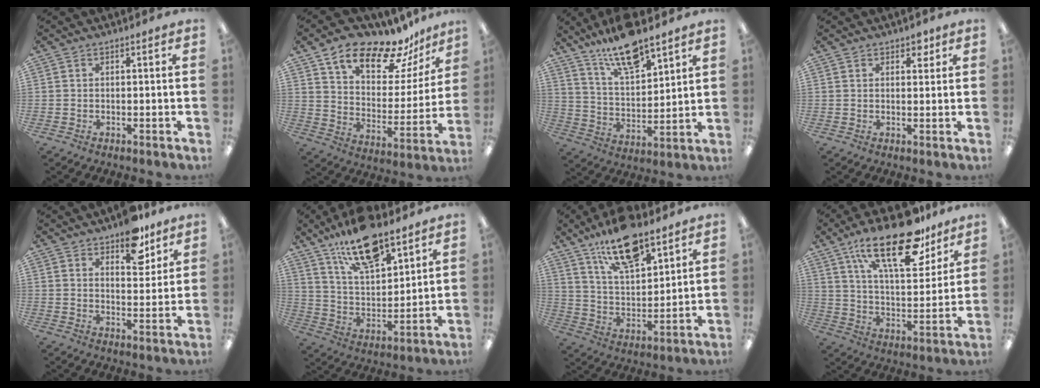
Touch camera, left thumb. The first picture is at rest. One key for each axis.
{"total": 17.4, "fx": 13.9, "fy": 6.9, "fz": 8.0, "tx": -0.138, "ty": -0.096, "tz": 0.238}
{"total": 14.4, "fx": 11.4, "fy": 4.5, "fz": 7.5, "tx": -0.136, "ty": -0.059, "tz": 0.200}
{"total": 3.2, "fx": 2.2, "fy": 1.9, "fz": 1.4, "tx": -0.007, "ty": -0.005, "tz": 0.035}
{"total": 9.9, "fx": 7.4, "fy": 4.6, "fz": 4.6, "tx": -0.041, "ty": -0.046, "tz": 0.126}
{"total": 18.3, "fx": 13.3, "fy": 7.1, "fz": 10.4, "tx": -0.187, "ty": -0.063, "tz": 0.230}
{"total": 17.8, "fx": 12.7, "fy": 6.9, "fz": 10.3, "tx": -0.182, "ty": -0.058, "tz": 0.219}
{"total": 24.8, "fx": 15.8, "fy": 10.0, "fz": 16.2, "tx": -0.258, "ty": -0.079, "tz": 0.265}